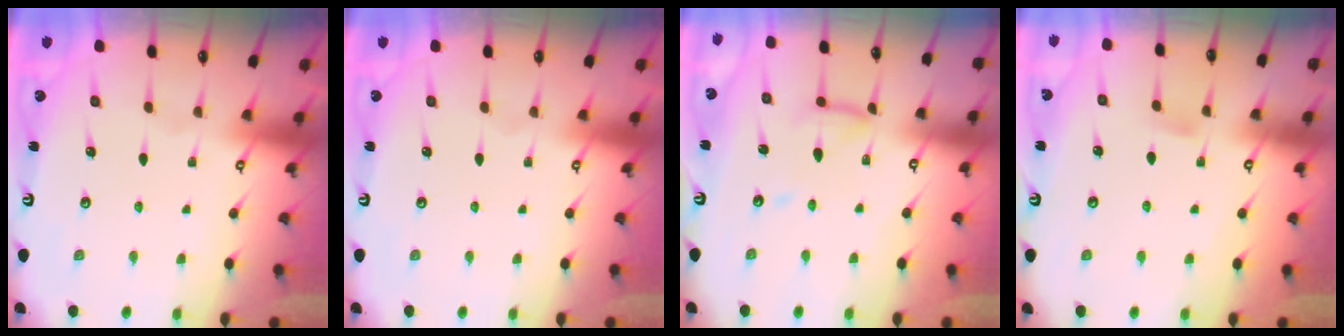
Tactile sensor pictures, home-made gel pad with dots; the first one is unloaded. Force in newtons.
{"total": 0.0}
{"total": 10.7, "press": 10.6, "slide": 0.9}
{"total": 3.3, "press": 3.2, "slide": 0.5}